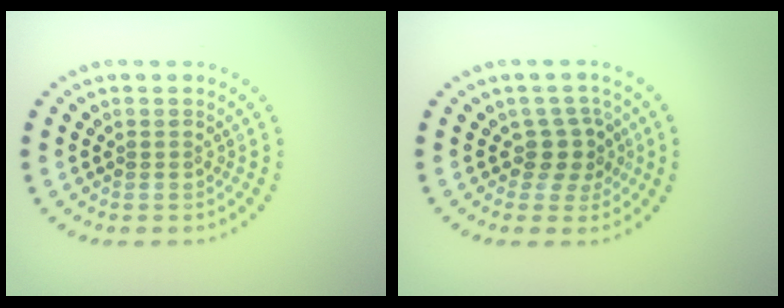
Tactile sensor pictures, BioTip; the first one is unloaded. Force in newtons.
{"total": 2.5, "press": 1.9, "slide": 1.5}